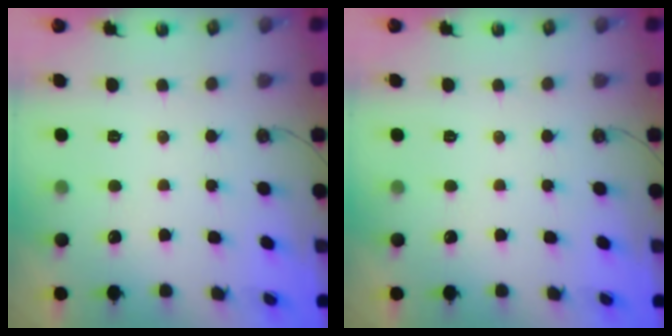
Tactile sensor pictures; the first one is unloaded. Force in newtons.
{"total": 0.0}